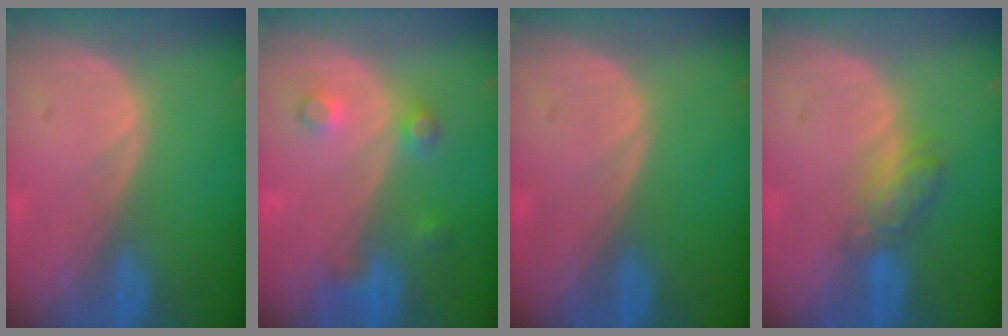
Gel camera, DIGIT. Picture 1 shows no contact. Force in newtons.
{"total": 3.8, "press": 3.5, "slide": 1.6}
{"total": 0.0}
{"total": 4.2, "press": 4.1, "slide": 0.7}